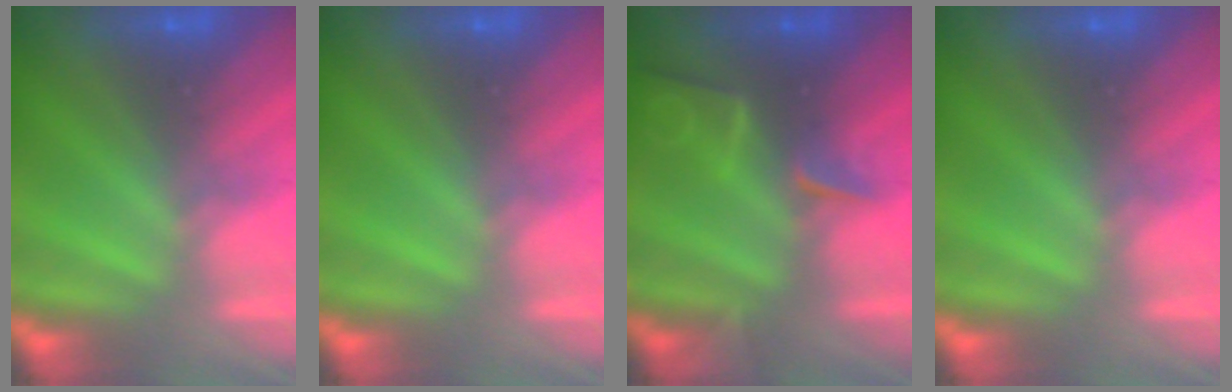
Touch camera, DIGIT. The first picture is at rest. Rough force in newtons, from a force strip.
{"total": 0.0}
{"total": 2.0}
{"total": 0.0}